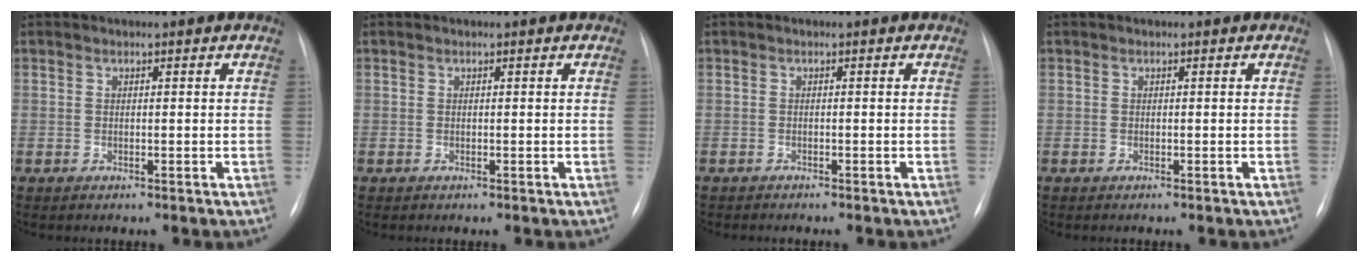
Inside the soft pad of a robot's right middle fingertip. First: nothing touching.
{"total": 0.0}
{"total": 1.1, "force": [-1.0, 0.2, 0.3], "torque": [-0.006, -0.003, -0.014]}
{"total": 0.0}